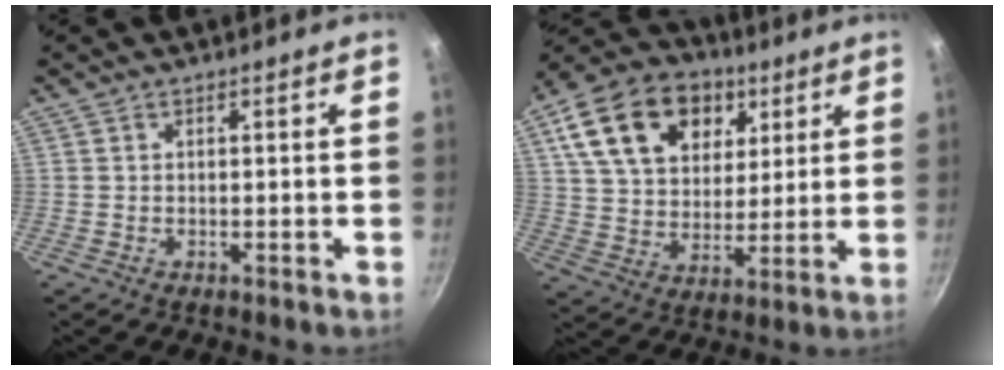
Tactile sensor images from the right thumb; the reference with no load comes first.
{"total": 20.9, "force": [8.7, 14.6, 12.2], "torque": [-0.197, -0.008, 0.146]}